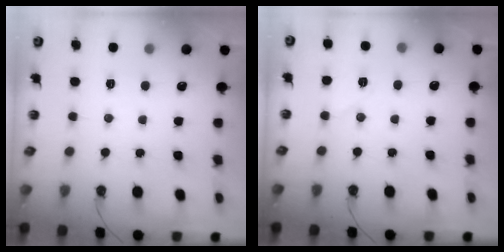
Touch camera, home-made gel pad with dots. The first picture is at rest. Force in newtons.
{"total": 5.3, "press": 4.8, "slide": 2.1}